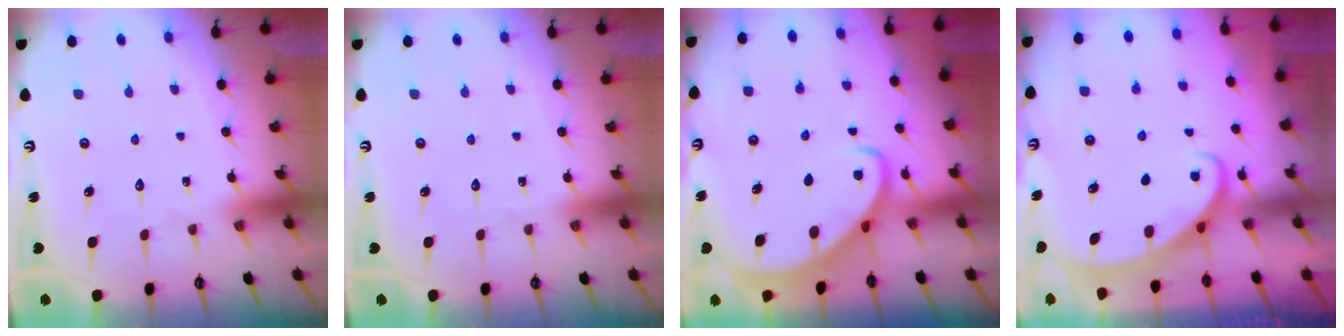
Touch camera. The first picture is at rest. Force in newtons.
{"total": 0.0}
{"total": 2.9, "press": 2.8, "slide": 0.4}
{"total": 2.6, "press": 2.5, "slide": 0.4}